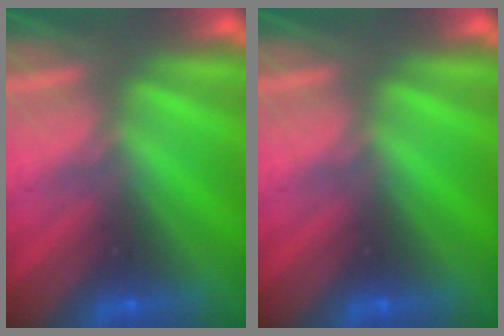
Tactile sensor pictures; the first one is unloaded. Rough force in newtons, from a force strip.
{"total": 0.0}